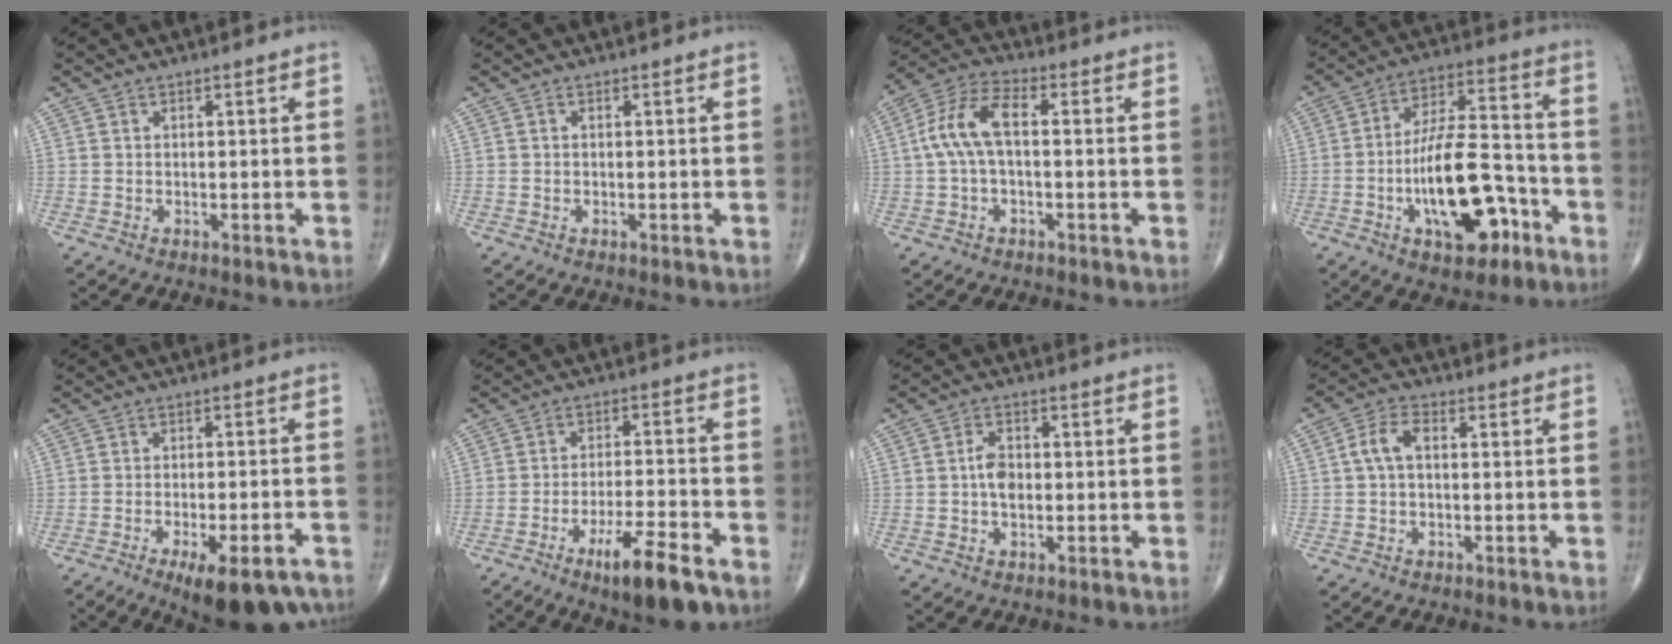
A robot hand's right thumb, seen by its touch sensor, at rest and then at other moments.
{"total": 0.0}
{"total": 9.1, "force": [0.2, 4.2, 8.1], "torque": [-0.180, 0.032, -0.001]}
{"total": 18.1, "force": [-6.5, 8.2, 14.8], "torque": [-0.228, 0.045, -0.100]}
{"total": 12.9, "force": [-8.7, 4.2, 8.5], "torque": [-0.090, 0.042, -0.120]}
{"total": 11.1, "force": [-6.5, 2.6, 8.7], "torque": [-0.144, 0.027, -0.099]}
{"total": 4.0, "force": [-0.2, 2.6, 3.1], "torque": [-0.051, 0.009, -0.009]}
{"total": 4.9, "force": [0.4, 2.8, 4.0], "torque": [-0.082, 0.016, 0.003]}